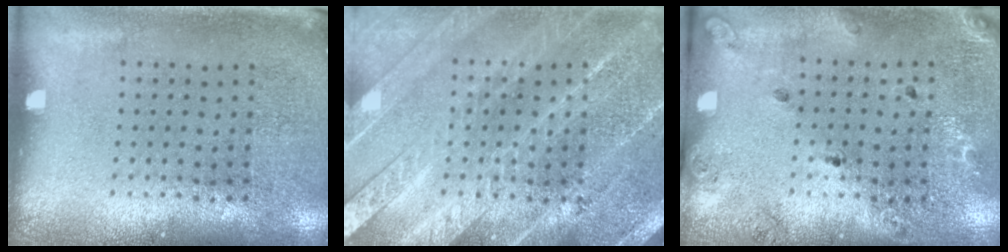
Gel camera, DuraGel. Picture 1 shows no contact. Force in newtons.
{"total": 3.3, "press": 3.3, "slide": 0.4}
{"total": 1.3, "press": 1.2, "slide": 0.4}